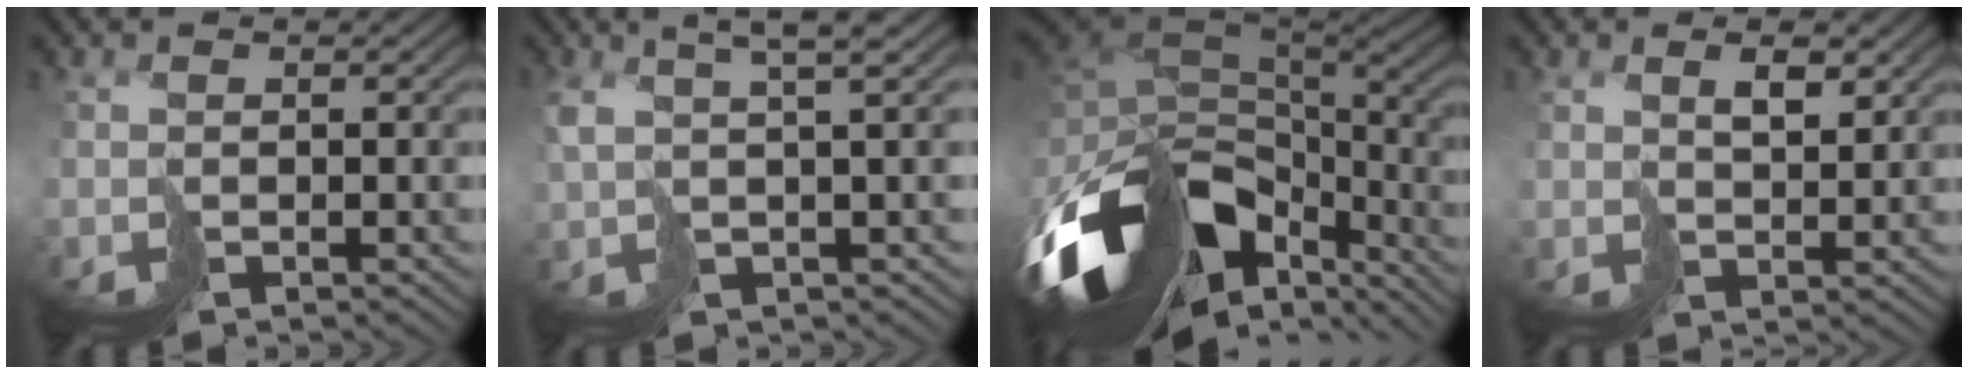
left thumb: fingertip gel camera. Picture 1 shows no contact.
{"total": 5.2, "force": [2.4, 1.0, 4.5], "torque": [-0.073, 0.015, 0.040]}
{"total": 16.8, "force": [-7.3, 9.0, 12.1], "torque": [-0.305, -0.028, -0.104]}
{"total": 3.0, "force": [2.2, 0.8, 1.9], "torque": [-0.034, -0.001, 0.045]}